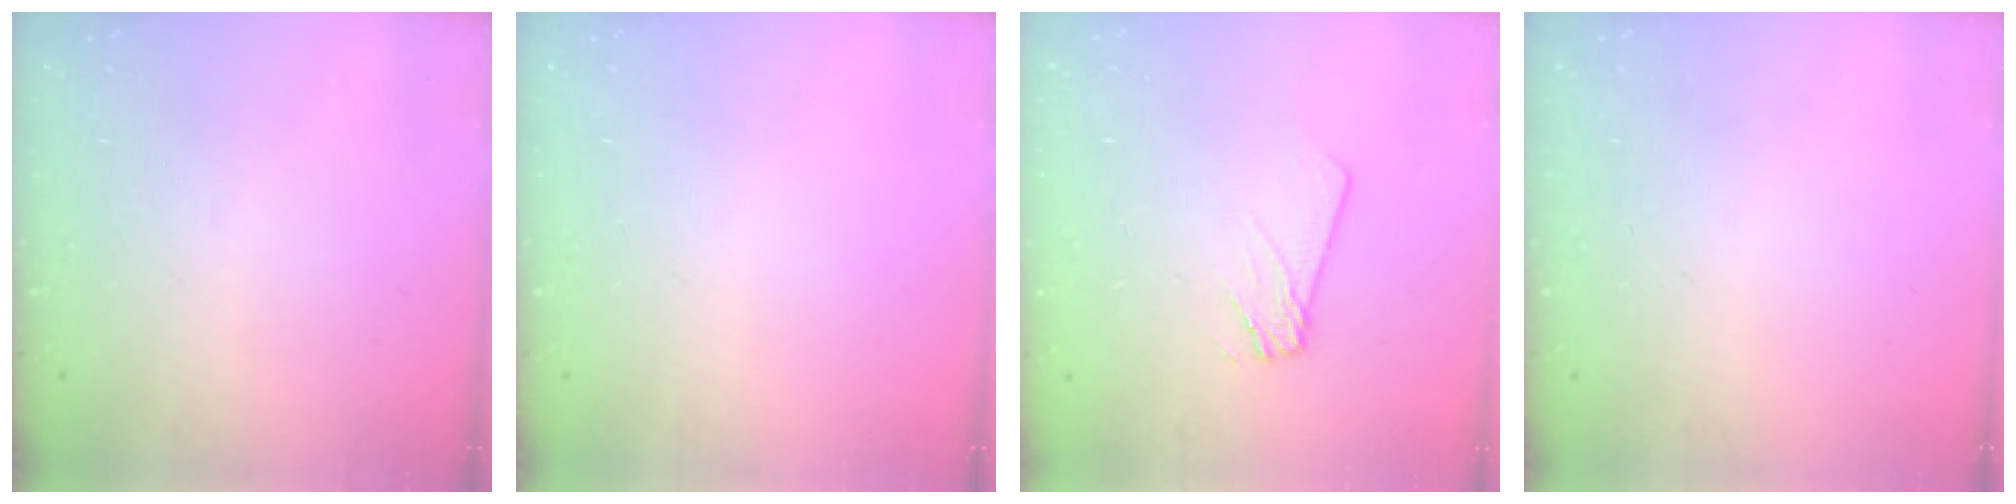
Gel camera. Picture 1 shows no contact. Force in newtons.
{"total": 0.0}
{"total": 2.4, "press": 2.4, "slide": 0.2}
{"total": 0.0}